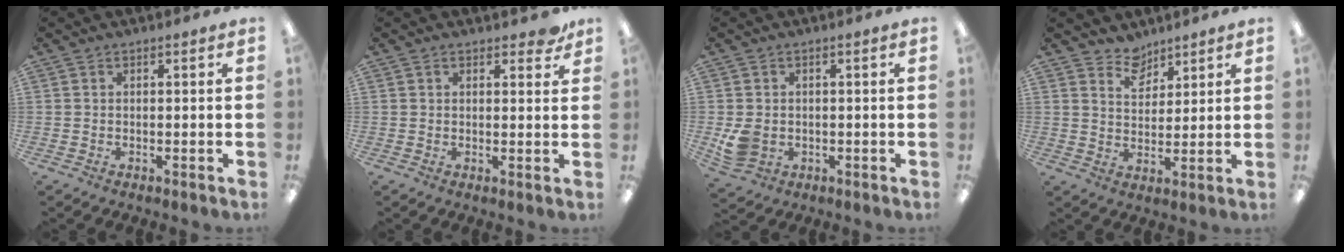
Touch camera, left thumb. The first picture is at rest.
{"total": 2.8, "force": [2.0, 1.3, 1.5], "torque": [-0.015, -0.003, 0.031]}
{"total": 5.3, "force": [-0.6, 4.3, 3.1], "torque": [-0.058, 0.003, -0.008]}
{"total": 6.1, "force": [5.2, 3.1, 0.6], "torque": [-0.008, -0.034, 0.095]}